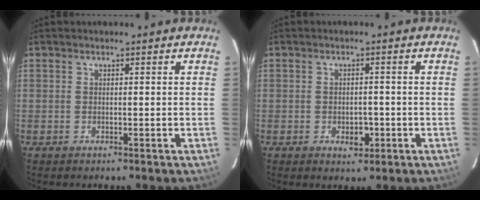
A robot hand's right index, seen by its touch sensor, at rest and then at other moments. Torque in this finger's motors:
{"motor_torque": [0.21, 0.18, 0.02, 0.01]}